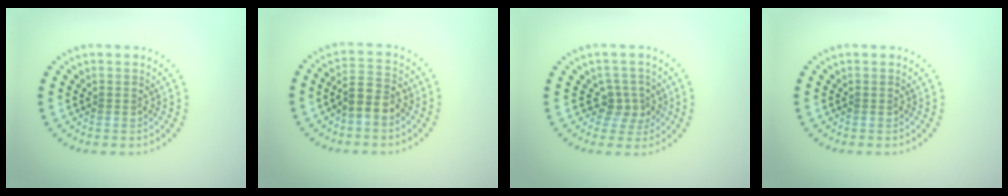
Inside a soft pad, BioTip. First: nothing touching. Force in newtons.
{"total": 3.2, "press": 3.1, "slide": 1.0}
{"total": 2.5, "press": 2.1, "slide": 1.4}
{"total": 0.0}